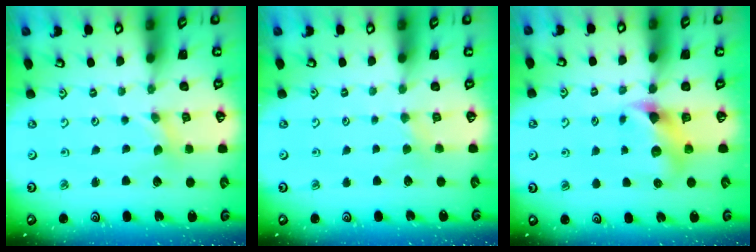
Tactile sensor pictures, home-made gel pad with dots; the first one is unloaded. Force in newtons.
{"total": 2.5, "press": 2.4, "slide": 0.4}
{"total": 8.1, "press": 8.1, "slide": 0.7}